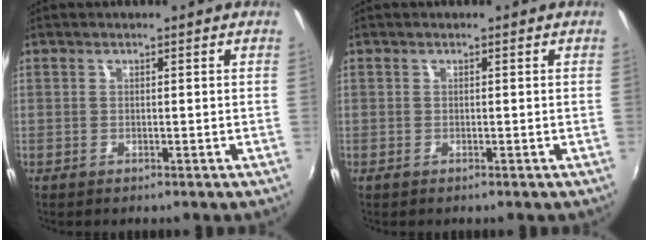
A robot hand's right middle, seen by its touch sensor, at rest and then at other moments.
{"total": 0.0}